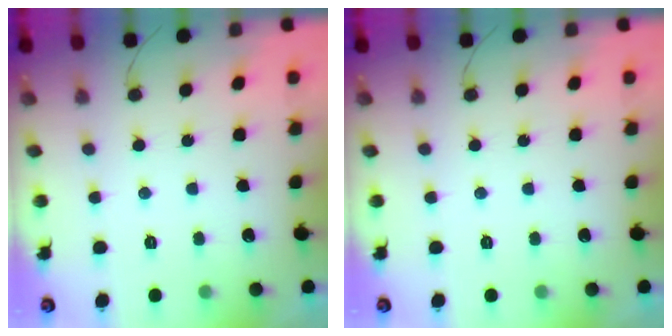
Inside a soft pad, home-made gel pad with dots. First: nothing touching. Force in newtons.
{"total": 0.0}